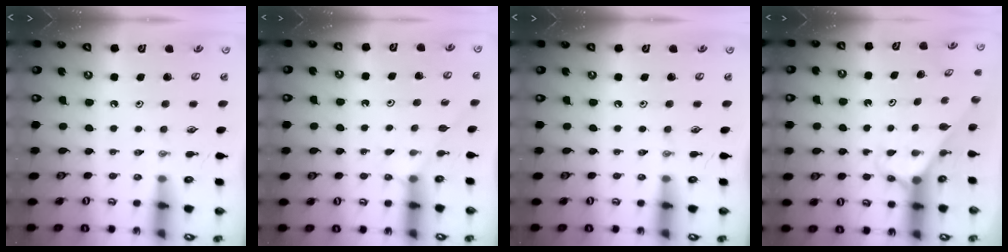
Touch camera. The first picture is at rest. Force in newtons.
{"total": 4.2, "press": 4.2, "slide": 0.5}
{"total": 0.0}
{"total": 2.6, "press": 2.6, "slide": 0.2}